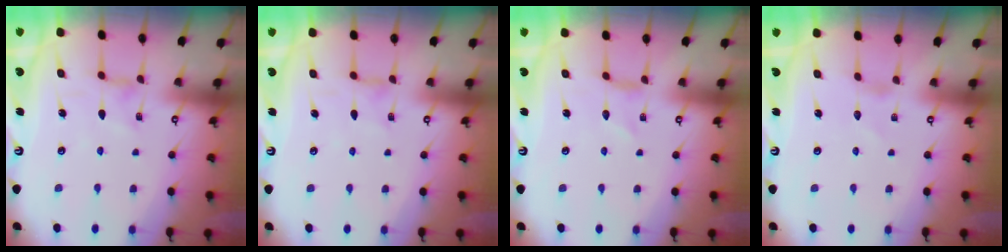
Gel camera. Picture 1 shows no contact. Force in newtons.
{"total": 1.3, "press": 1.3, "slide": 0.3}
{"total": 0.0}
{"total": 0.0}